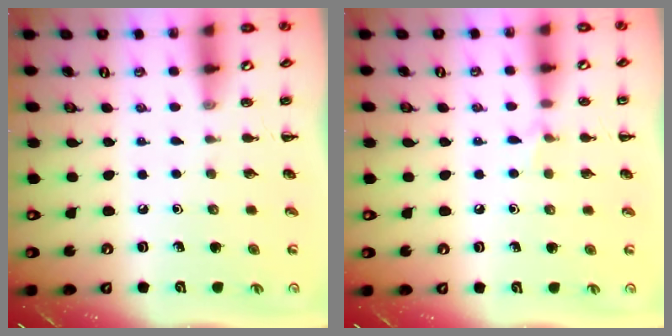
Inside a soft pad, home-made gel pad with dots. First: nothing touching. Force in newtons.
{"total": 5.2, "press": 5.0, "slide": 1.6}